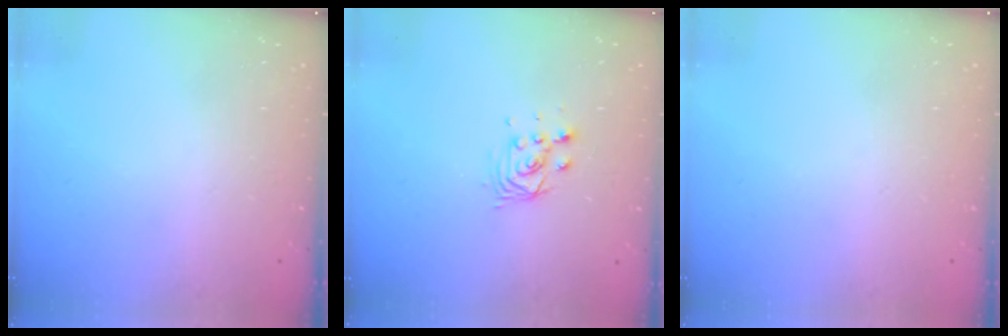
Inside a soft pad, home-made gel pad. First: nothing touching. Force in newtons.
{"total": 5.0, "press": 5.0, "slide": 0.3}
{"total": 0.0}